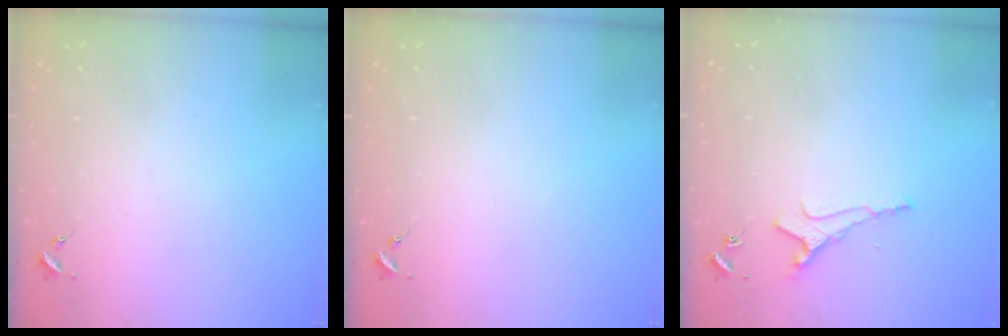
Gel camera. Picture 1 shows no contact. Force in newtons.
{"total": 0.0}
{"total": 6.0, "press": 6.0, "slide": 0.9}